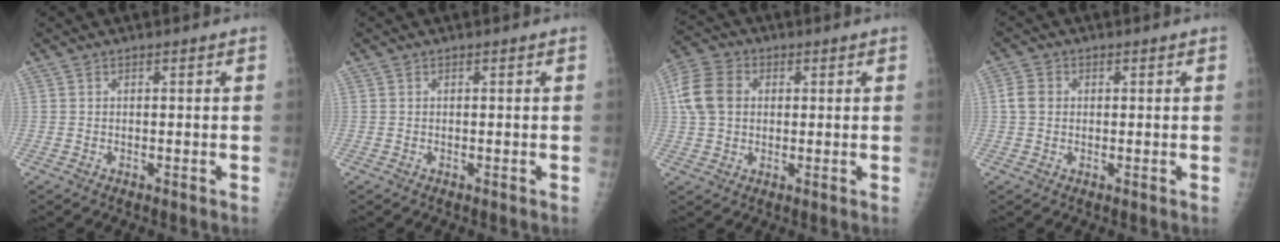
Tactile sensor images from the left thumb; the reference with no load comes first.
{"total": 0.0}
{"total": 8.7, "force": [1.4, 6.8, 5.3], "torque": [-0.102, 0.013, 0.021]}
{"total": 3.1, "force": [0.2, 2.6, 1.6], "torque": [-0.025, 0.005, 0.001]}